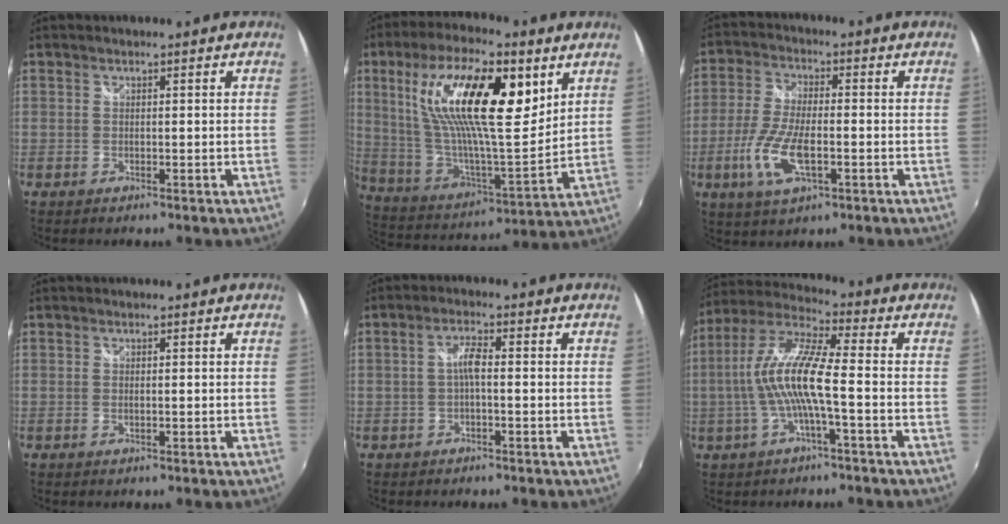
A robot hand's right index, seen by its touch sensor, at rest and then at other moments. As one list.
[{"total": 25.7, "force": [10.6, 8.5, 21.8], "torque": [-0.395, 0.019, 0.188]}, {"total": 10.7, "force": [-3.4, 3.9, 9.4], "torque": [-0.201, -0.008, -0.067]}, {"total": 0.5, "force": [0.1, 0.1, 0.5], "torque": [-0.010, 0.000, 0.001]}, {"total": 2.9, "force": [-0.5, 0.6, 2.8], "torque": [-0.056, 0.008, -0.010]}, {"total": 12.3, "force": [-2.1, 1.5, 12.1], "torque": [-0.237, 0.006, -0.040]}]